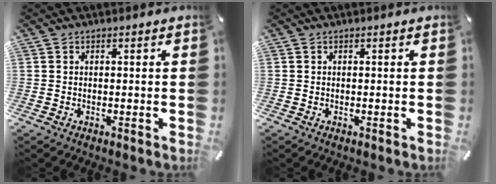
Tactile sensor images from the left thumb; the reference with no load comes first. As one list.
[{"total": 0.0}]